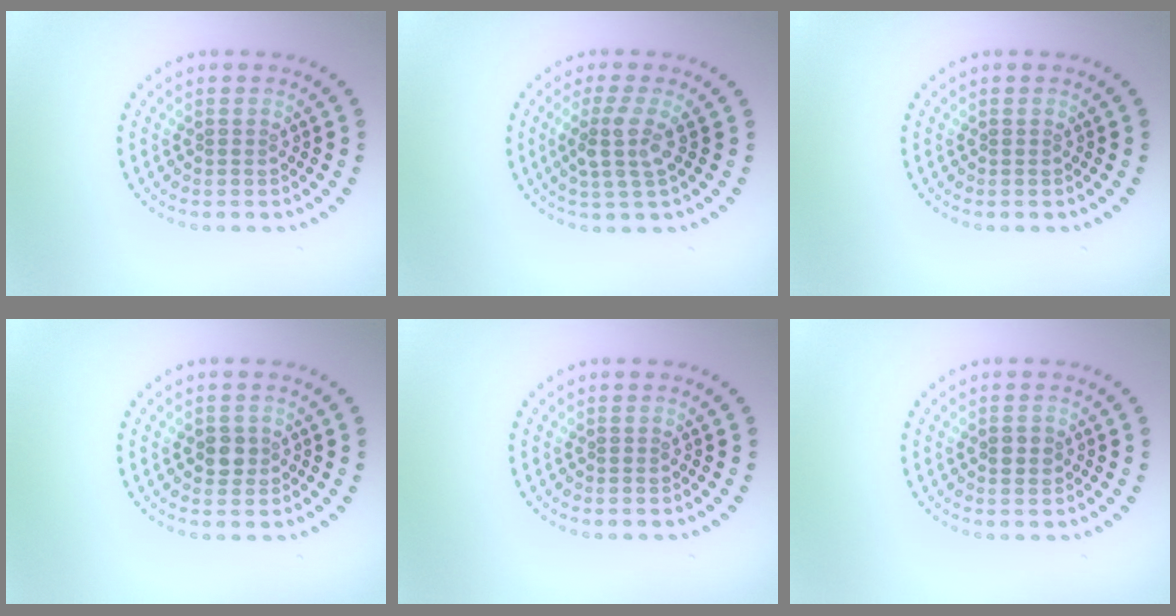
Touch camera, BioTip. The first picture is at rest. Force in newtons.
{"total": 2.8, "press": 2.2, "slide": 1.8}
{"total": 0.0}
{"total": 1.7, "press": 1.5, "slide": 0.7}
{"total": 0.0}
{"total": 1.2, "press": 1.2, "slide": 0.2}